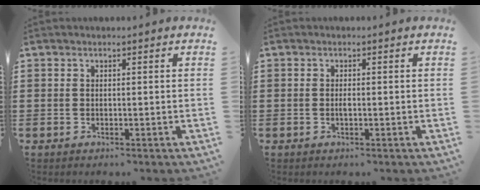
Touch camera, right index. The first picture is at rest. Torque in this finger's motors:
{"motor_torque": [2.14, 0.00, 0.11, 0.04]}